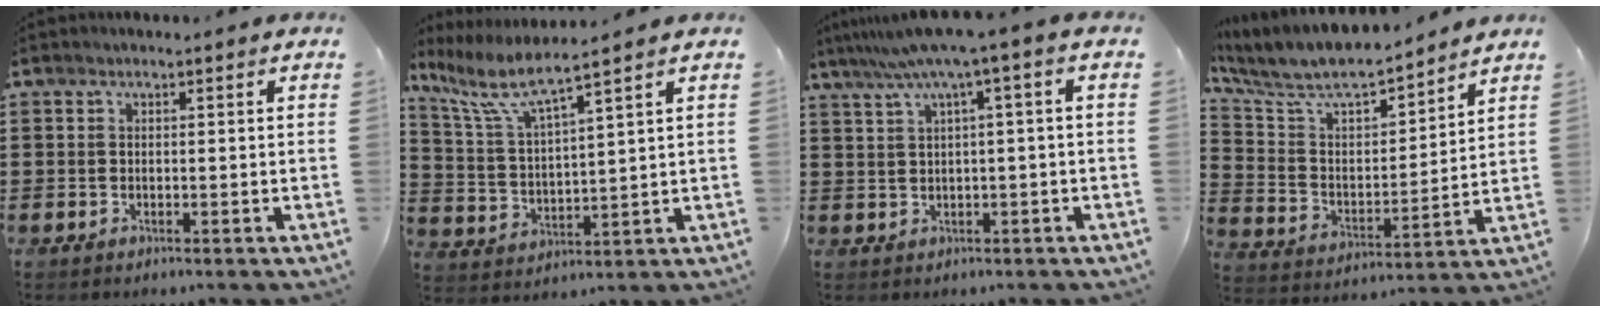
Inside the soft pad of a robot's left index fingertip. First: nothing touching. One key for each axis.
{"total": 5.9, "fx": 4.7, "fy": 0.8, "fz": 3.6, "tx": -0.096, "ty": -0.029, "tz": 0.074}
{"total": 5.6, "fx": 1.8, "fy": -0.7, "fz": 5.3, "tx": -0.102, "ty": -0.017, "tz": 0.028}
{"total": 7.6, "fx": 6.6, "fy": 1.7, "fz": 3.2, "tx": -0.097, "ty": -0.047, "tz": 0.108}